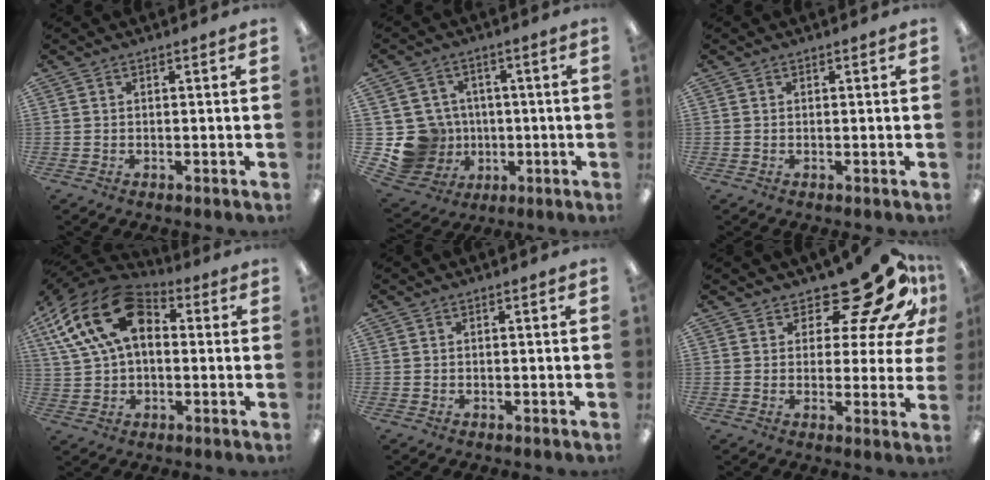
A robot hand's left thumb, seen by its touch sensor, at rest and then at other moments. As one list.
[{"total": 12.3, "force": [-1.9, 11.7, 3.3], "torque": [-0.100, 0.015, -0.013]}, {"total": 0.0}, {"total": 19.5, "force": [6.5, 12.5, 13.6], "torque": [-0.277, -0.018, 0.111]}, {"total": 0.0}, {"total": 16.6, "force": [12.0, 6.3, 9.6], "torque": [-0.124, -0.099, 0.196]}]